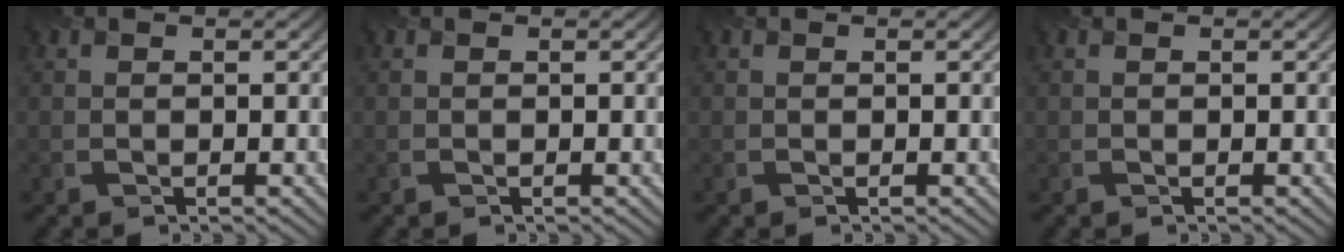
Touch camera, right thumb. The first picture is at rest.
{"total": 0.0}
{"total": 0.0}
{"total": 0.0}